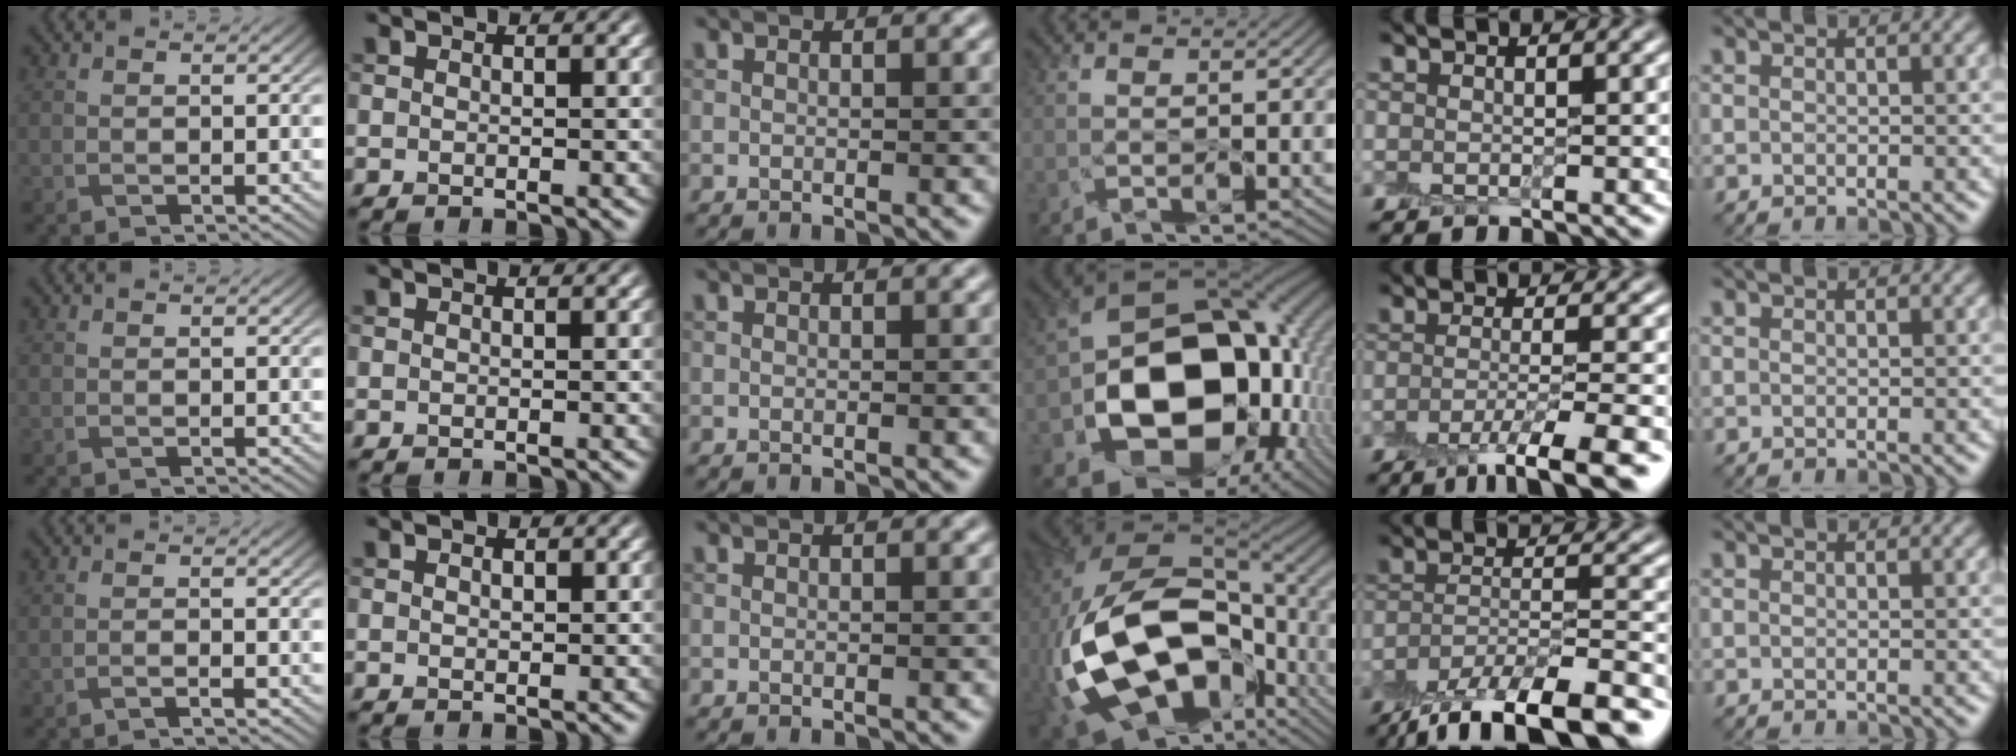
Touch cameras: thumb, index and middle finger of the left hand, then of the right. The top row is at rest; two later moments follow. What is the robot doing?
{"motion": "peel", "object": "plastic screen protector"}